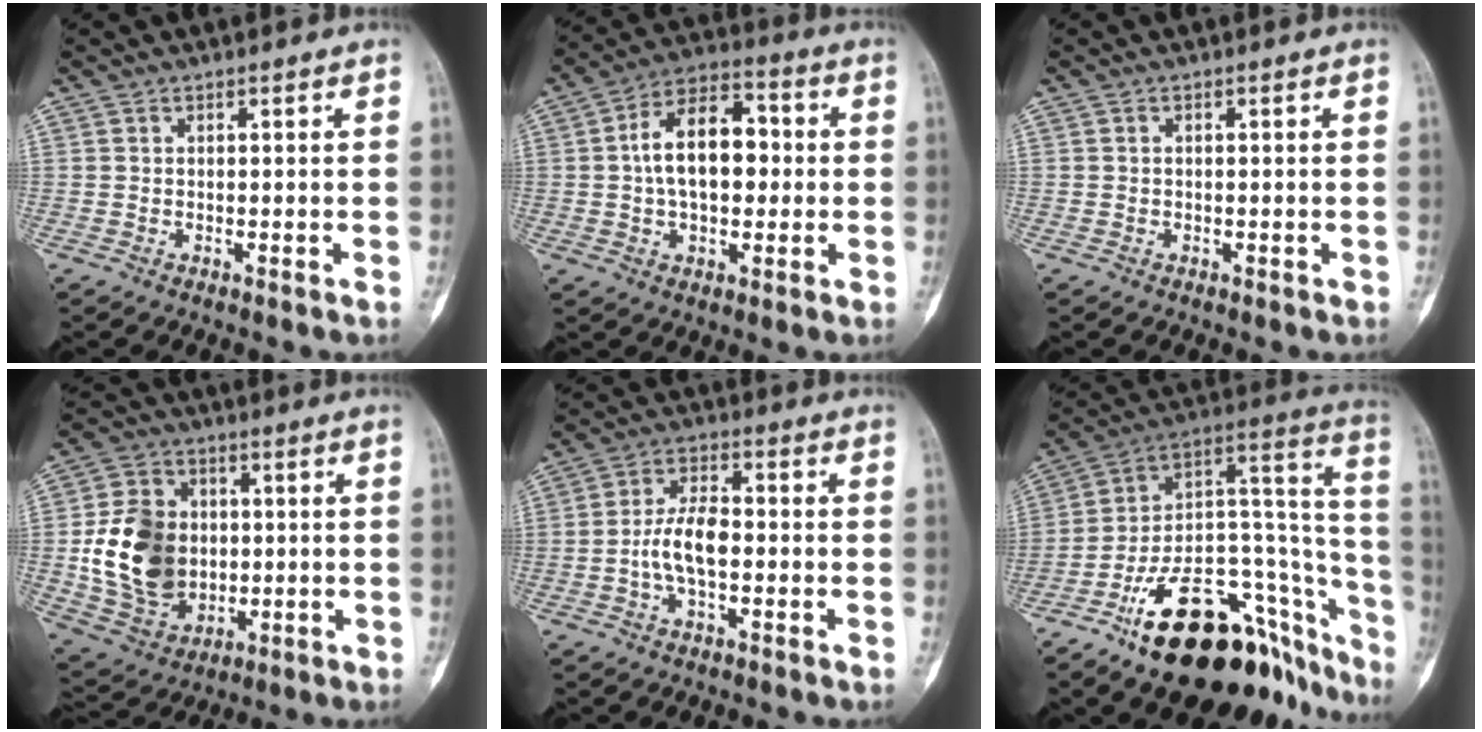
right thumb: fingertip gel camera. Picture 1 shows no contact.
{"total": 14.0, "force": [0.5, 8.6, 11.1], "torque": [-0.158, 0.032, 0.000]}
{"total": 0.6, "force": [-0.2, 0.5, 0.2], "torque": [0.002, 0.003, -0.004]}
{"total": 17.2, "force": [-0.3, 13.2, 11.0], "torque": [-0.168, 0.003, 0.009]}
{"total": 8.3, "force": [-1.6, 4.2, 7.0], "torque": [-0.133, 0.024, -0.034]}
{"total": 32.9, "force": [-18.6, 14.7, 22.8], "torque": [-0.222, 0.112, -0.284]}